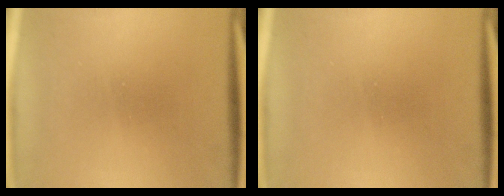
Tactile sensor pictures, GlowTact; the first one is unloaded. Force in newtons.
{"total": 0.0}